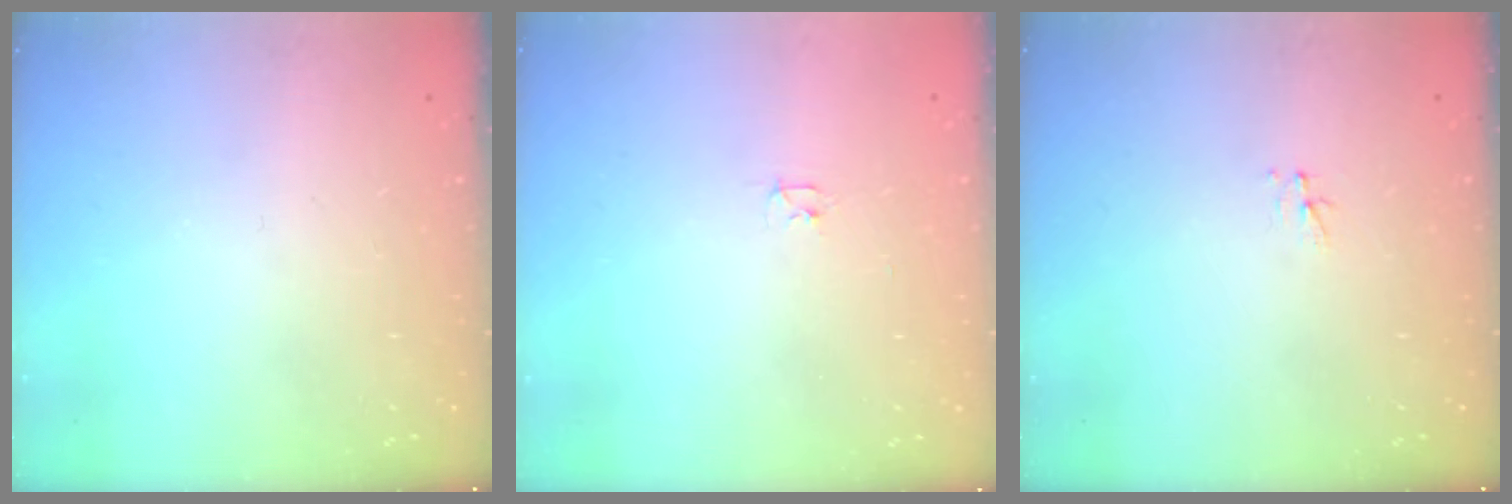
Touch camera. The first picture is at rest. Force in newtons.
{"total": 2.4, "press": 2.3, "slide": 0.4}
{"total": 3.0, "press": 3.0, "slide": 0.3}